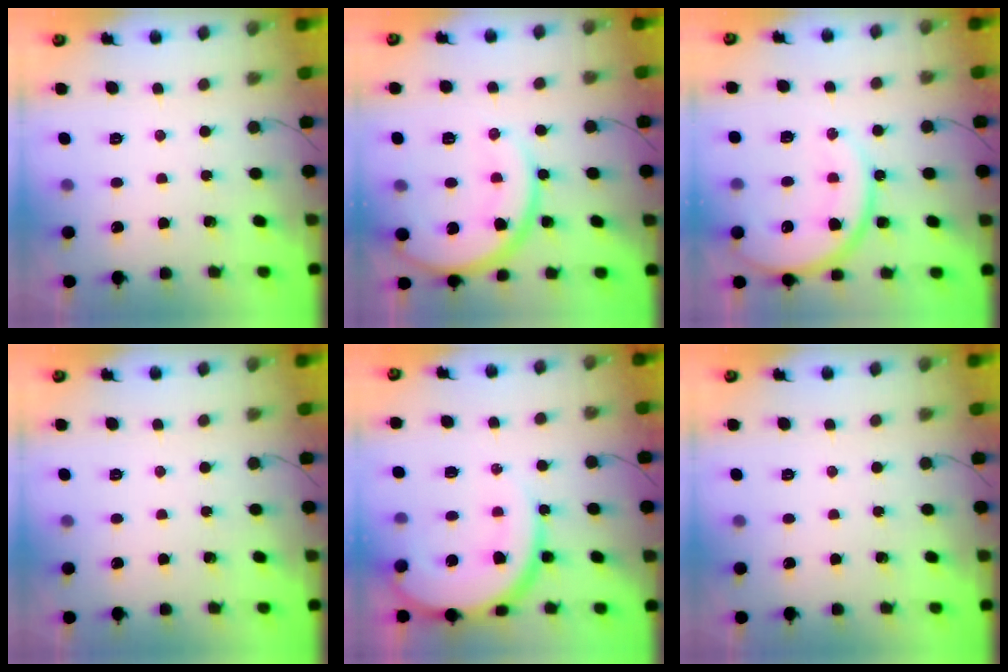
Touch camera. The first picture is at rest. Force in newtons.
{"total": 14.8, "press": 14.7, "slide": 1.2}
{"total": 15.4, "press": 15.3, "slide": 1.6}
{"total": 0.0}
{"total": 13.6, "press": 13.5, "slide": 1.6}
{"total": 0.0}